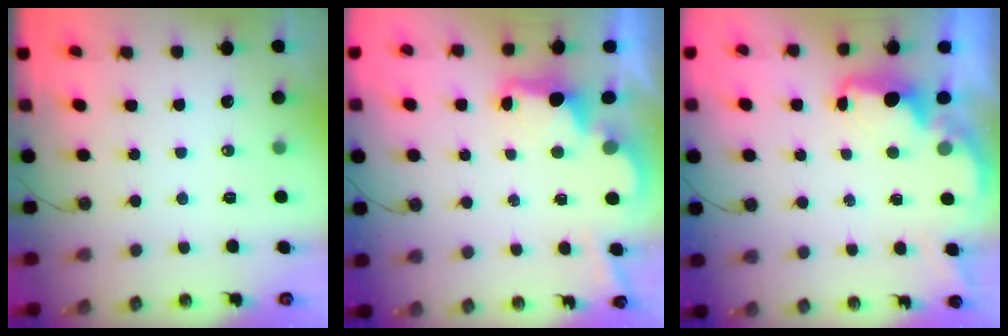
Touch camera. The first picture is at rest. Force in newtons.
{"total": 2.6, "press": 2.4, "slide": 0.8}
{"total": 2.2, "press": 2.0, "slide": 0.7}